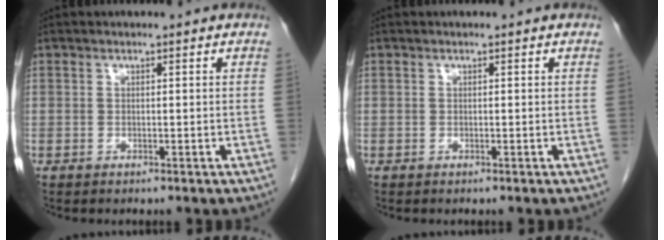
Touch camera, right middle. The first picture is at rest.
{"total": 0.0}